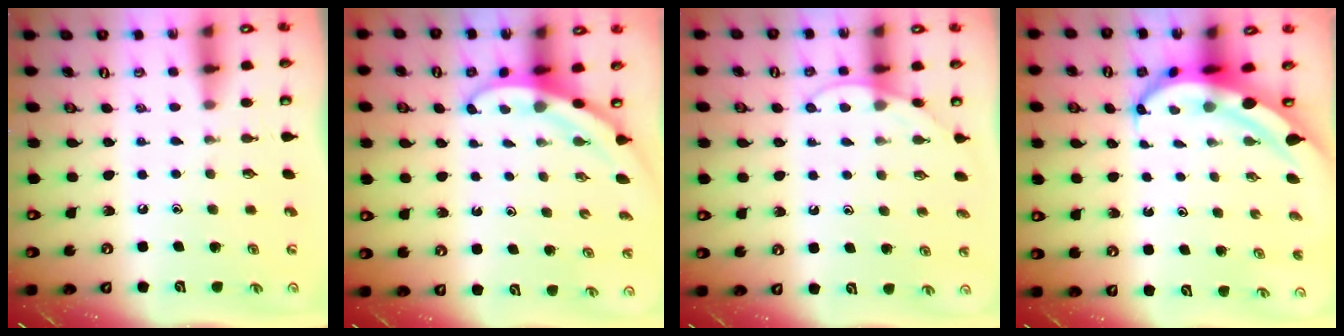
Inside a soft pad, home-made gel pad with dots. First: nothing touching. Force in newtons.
{"total": 3.1, "press": 3.1, "slide": 0.2}
{"total": 5.5, "press": 5.5, "slide": 0.6}
{"total": 6.4, "press": 6.2, "slide": 1.5}